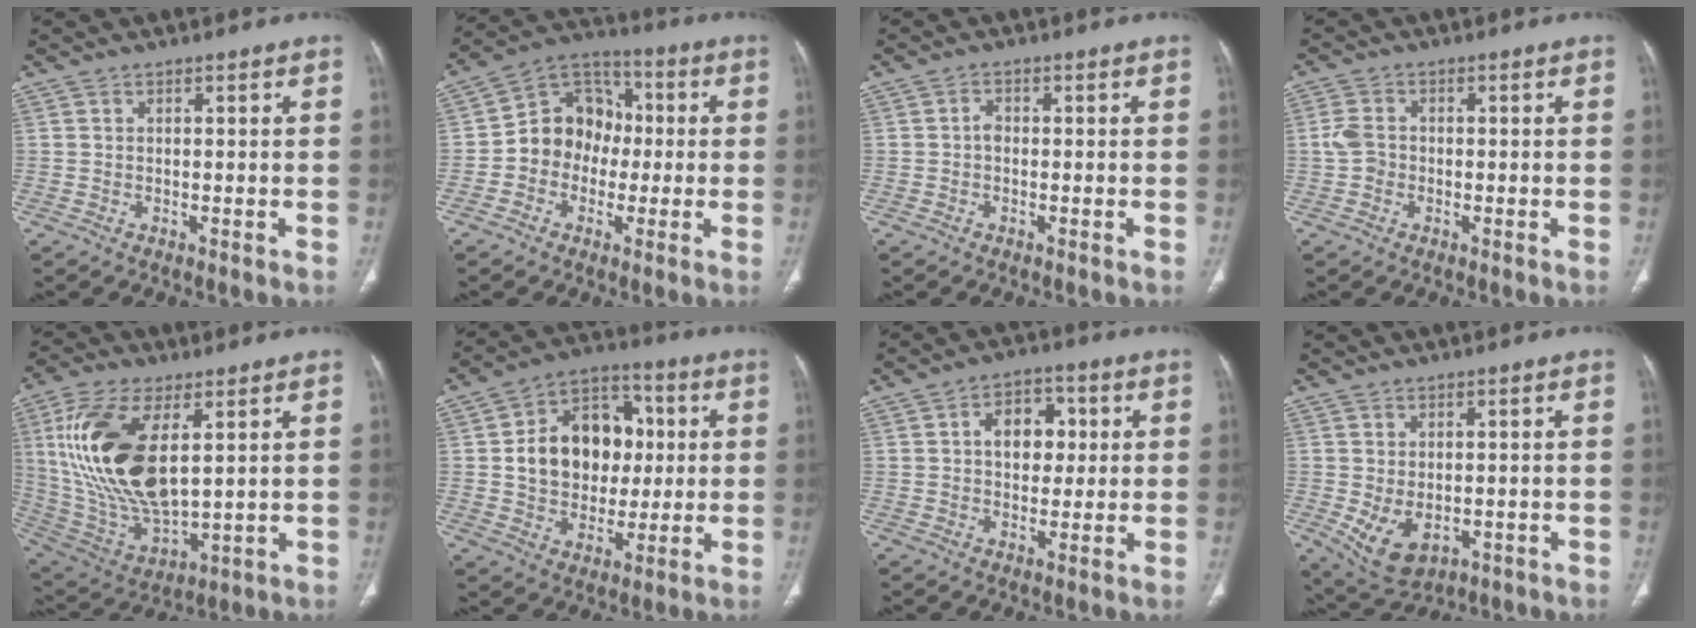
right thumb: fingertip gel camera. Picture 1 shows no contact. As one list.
[{"total": 12.1, "force": [-1.1, 10.4, 6.2], "torque": [-0.057, 0.034, -0.033]}, {"total": 1.5, "force": [-0.3, 1.1, 0.9], "torque": [-0.009, 0.004, -0.009]}, {"total": 1.0, "force": [0.2, 0.8, 0.5], "torque": [-0.009, 0.004, 0.006]}, {"total": 22.2, "force": [5.4, 10.7, 18.7], "torque": [-0.375, -0.026, 0.110]}, {"total": 17.1, "force": [1.8, 13.1, 10.8], "torque": [-0.126, 0.019, 0.031]}, {"total": 8.6, "force": [1.6, 6.0, 5.9], "torque": [-0.048, 0.011, 0.021]}, {"total": 7.4, "force": [-1.3, 4.9, 5.4], "torque": [-0.091, -0.007, 0.001]}]